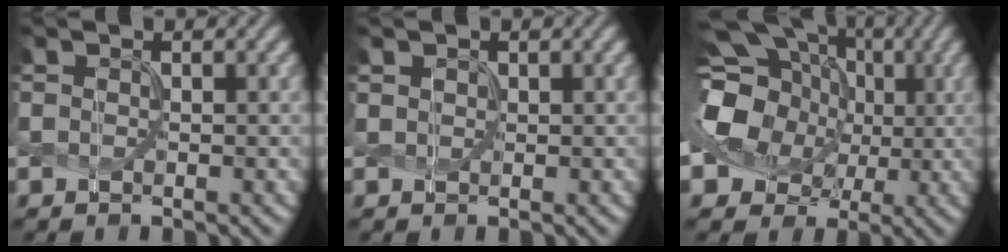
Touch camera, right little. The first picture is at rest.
{"total": 0.7, "force": [0.6, 0.3, -0.2], "torque": [0.005, 0.001, 0.016]}
{"total": 16.4, "force": [2.0, 14.0, 8.4], "torque": [-0.175, 0.035, 0.012]}